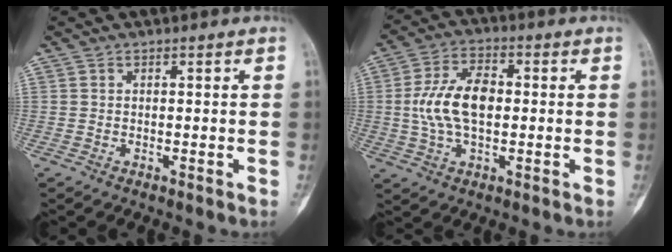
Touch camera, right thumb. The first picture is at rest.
{"total": 11.4, "force": [0.0, 6.3, 9.5], "torque": [-0.184, 0.017, 0.000]}